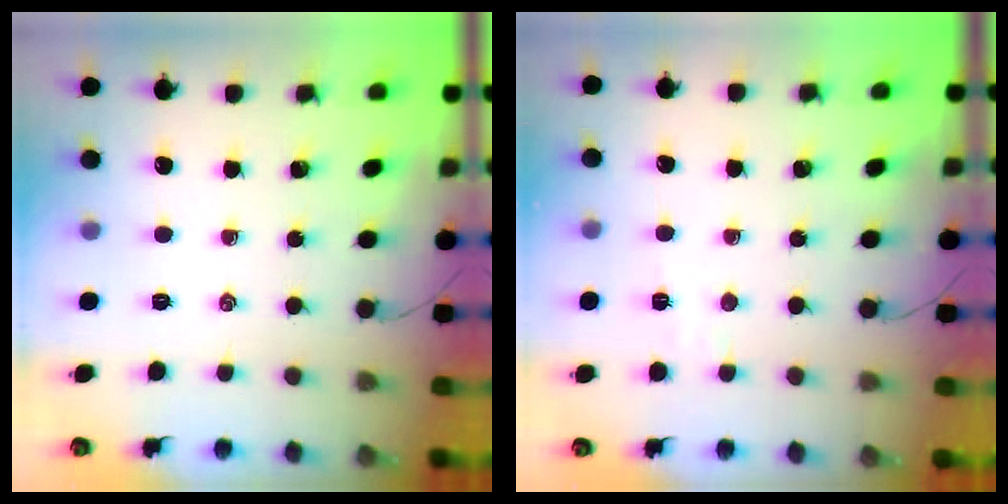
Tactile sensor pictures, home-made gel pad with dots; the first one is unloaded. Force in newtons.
{"total": 3.1, "press": 2.9, "slide": 0.9}